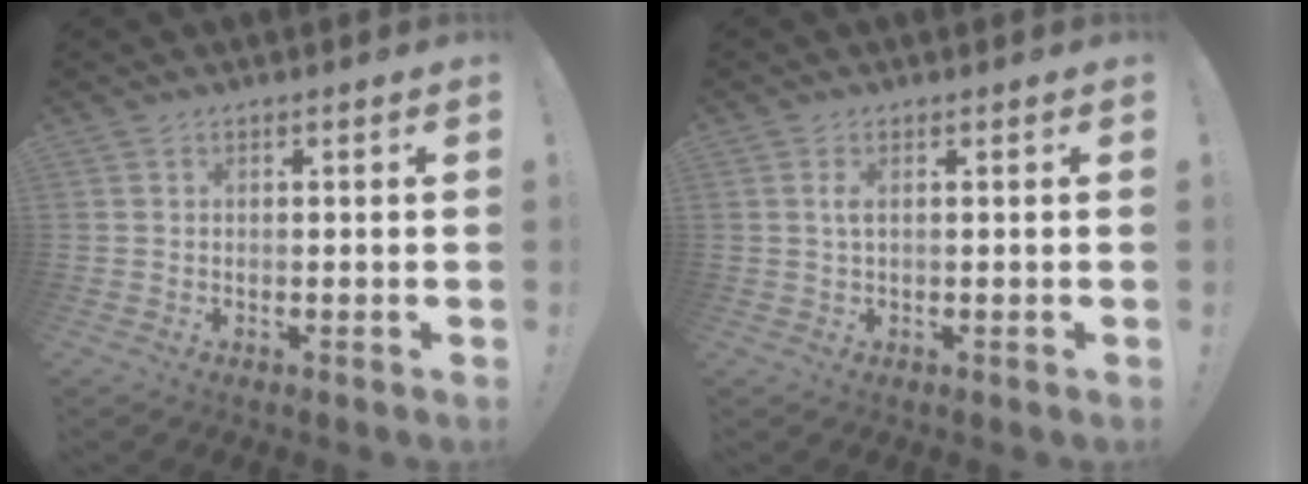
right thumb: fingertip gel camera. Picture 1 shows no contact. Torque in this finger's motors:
{"motor_torque": [0.05, 0.06, 0.41, -0.39, 0.16]}